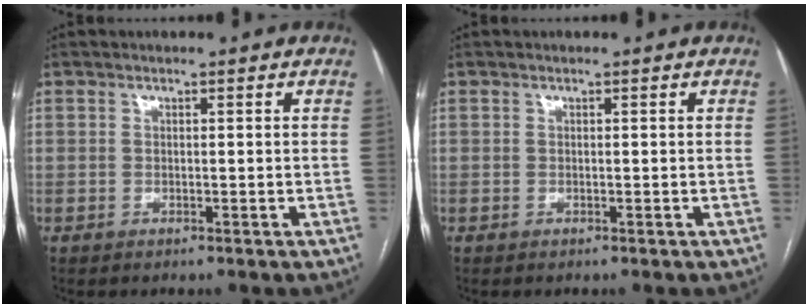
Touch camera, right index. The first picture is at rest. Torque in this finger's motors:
{"motor_torque": [0.00, 0.00, 0.00, 0.00]}